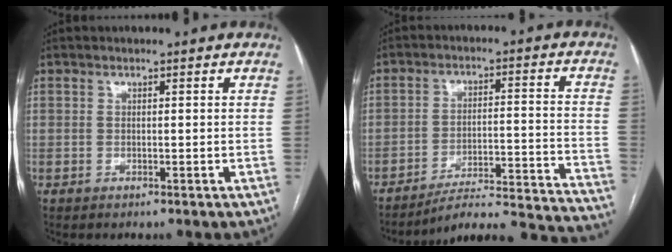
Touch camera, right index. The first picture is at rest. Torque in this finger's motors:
{"motor_torque": [-0.71, -0.74, -0.03, 0.01]}